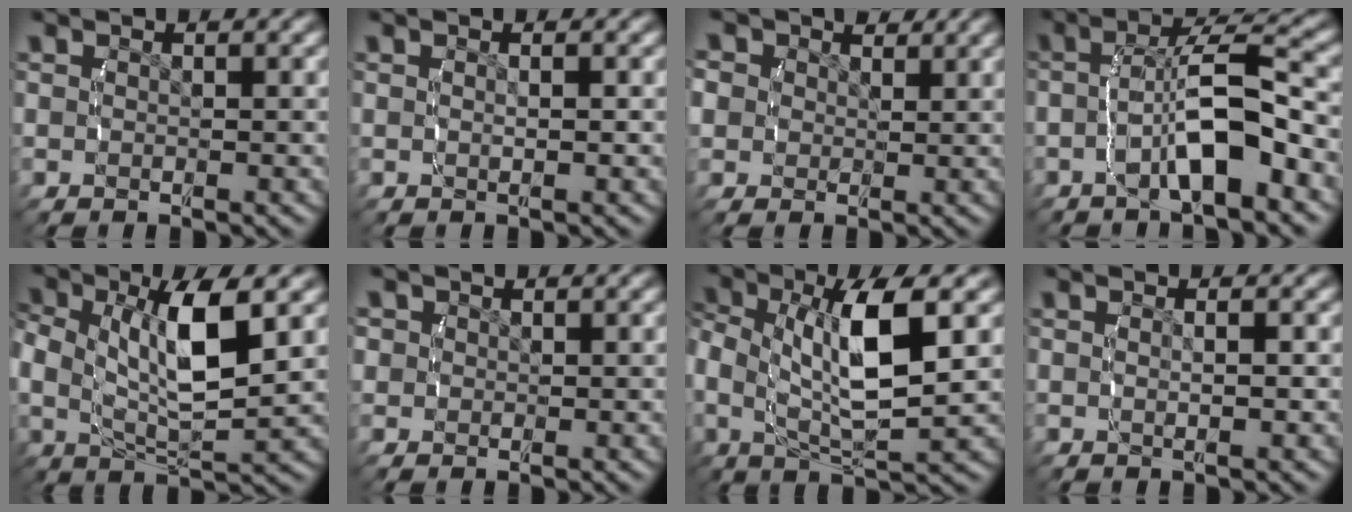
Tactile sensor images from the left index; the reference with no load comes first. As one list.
[{"total": 1.0, "force": [0.0, 0.0, 1.0], "torque": [-0.021, -0.005, 0.005]}, {"total": 4.4, "force": [1.8, 3.6, 1.7], "torque": [-0.040, -0.005, 0.032]}, {"total": 5.2, "force": [-1.9, 0.8, 4.8], "torque": [-0.084, 0.016, -0.031]}, {"total": 7.1, "force": [1.0, 3.4, 6.2], "torque": [-0.123, -0.019, 0.028]}, {"total": 1.9, "force": [0.6, 1.7, 0.6], "torque": [-0.020, -0.007, 0.016]}, {"total": 7.6, "force": [0.3, 3.3, 6.9], "torque": [-0.135, -0.011, 0.012]}, {"total": 1.3, "force": [-0.1, 0.0, 1.3], "torque": [-0.025, -0.004, 0.003]}]